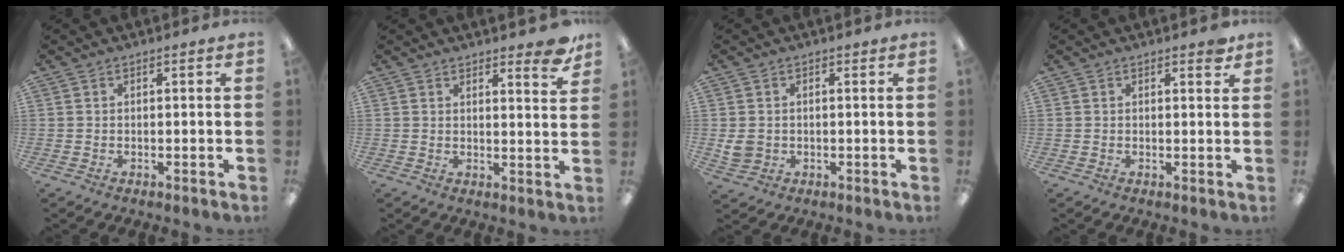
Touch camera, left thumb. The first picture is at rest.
{"total": 5.4, "force": [4.5, 1.4, 2.7], "torque": [-0.024, -0.029, 0.073]}
{"total": 4.2, "force": [0.4, 3.8, 1.6], "torque": [-0.014, 0.002, 0.008]}
{"total": 1.7, "force": [1.3, 0.6, 0.8], "torque": [-0.002, -0.005, 0.020]}